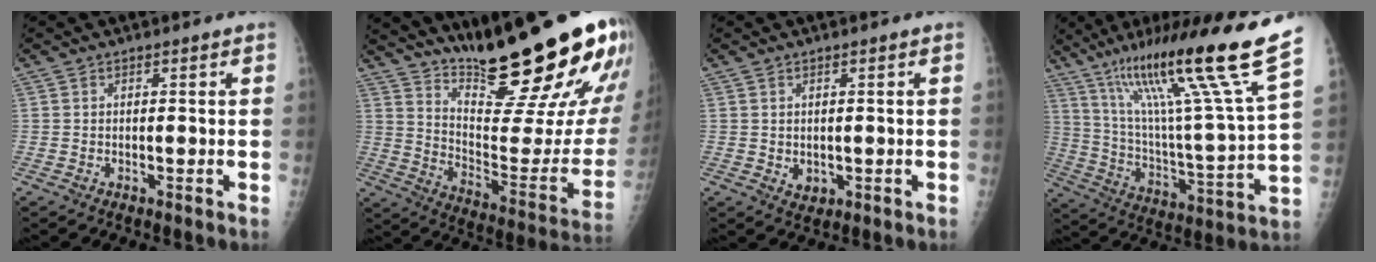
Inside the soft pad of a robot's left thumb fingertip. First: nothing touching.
{"total": 28.0, "force": [20.4, 4.5, 18.6], "torque": [-0.249, -0.135, 0.302]}
{"total": 2.4, "force": [-0.2, 1.8, 1.5], "torque": [-0.013, -0.002, 0.005]}
{"total": 25.9, "force": [16.5, 0.8, 19.9], "torque": [-0.309, -0.067, 0.281]}